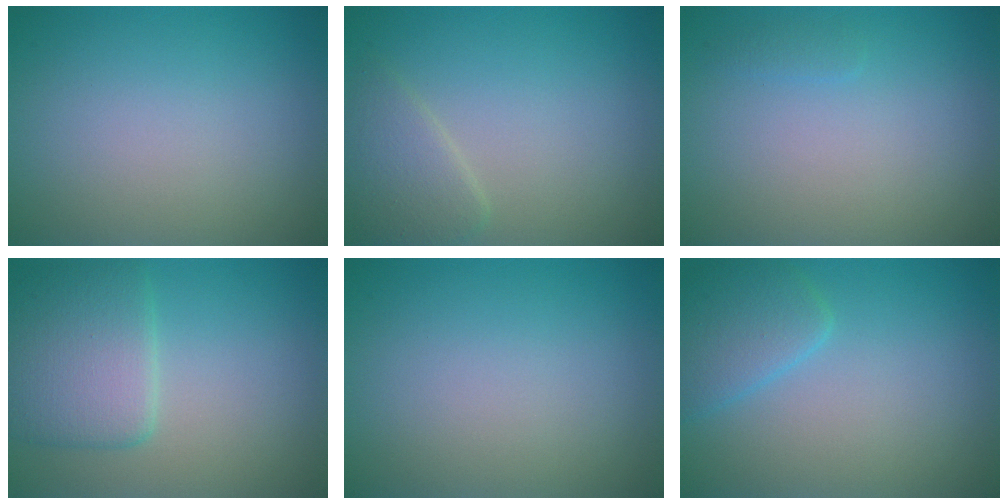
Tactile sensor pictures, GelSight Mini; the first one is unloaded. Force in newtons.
{"total": 2.4, "press": 2.4, "slide": 0.2}
{"total": 0.6, "press": 0.6, "slide": 0.0}
{"total": 4.6, "press": 4.6, "slide": 0.4}
{"total": 0.0}
{"total": 2.9, "press": 2.9, "slide": 0.2}